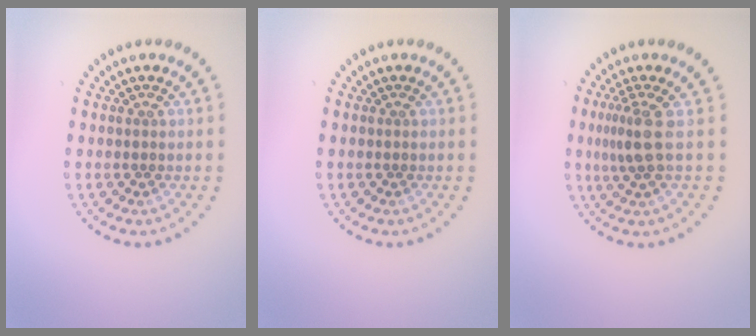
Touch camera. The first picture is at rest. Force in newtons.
{"total": 0.0}
{"total": 2.6, "press": 2.0, "slide": 1.6}